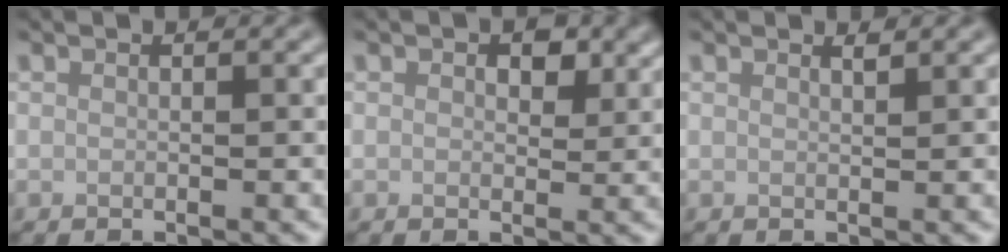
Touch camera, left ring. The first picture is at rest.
{"total": 2.3, "force": [0.9, 1.4, 1.6], "torque": [-0.022, -0.004, 0.011]}
{"total": 0.6, "force": [0.6, 0.0, 0.3], "torque": [-0.001, -0.001, 0.011]}